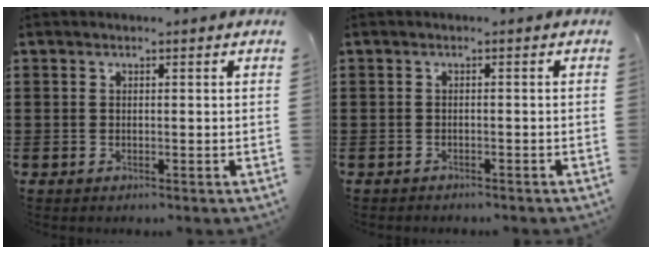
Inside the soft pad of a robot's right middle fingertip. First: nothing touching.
{"total": 0.8, "force": [-0.8, 0.1, -0.1], "torque": [-0.001, 0.001, -0.018]}